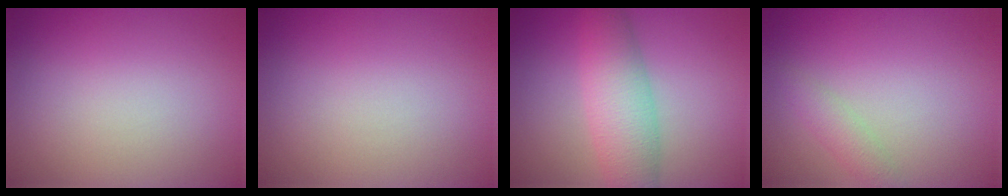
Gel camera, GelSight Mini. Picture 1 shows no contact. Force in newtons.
{"total": 0.0}
{"total": 5.3, "press": 5.3, "slide": 0.2}
{"total": 1.5, "press": 1.5, "slide": 0.0}